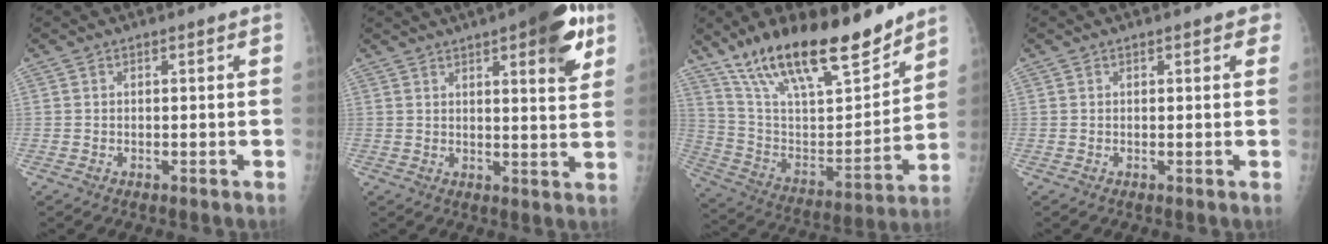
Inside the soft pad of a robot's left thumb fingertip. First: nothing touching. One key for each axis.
{"total": 12.8, "fx": 6.6, "fy": 3.5, "fz": 10.4, "tx": -0.113, "ty": -0.023, "tz": 0.082}
{"total": 25.1, "fx": 18.6, "fy": 7.8, "fz": 15.0, "tx": -0.227, "ty": -0.073, "tz": 0.327}
{"total": 1.9, "fx": 1.0, "fy": 0.9, "fz": 1.3, "tx": -0.006, "ty": -0.001, "tz": 0.010}